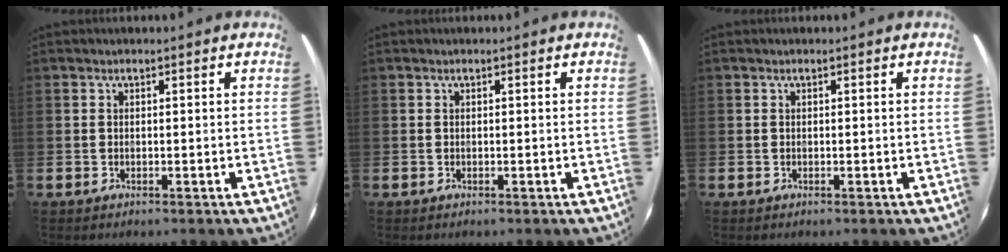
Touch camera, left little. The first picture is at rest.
{"total": 0.0}
{"total": 0.0}